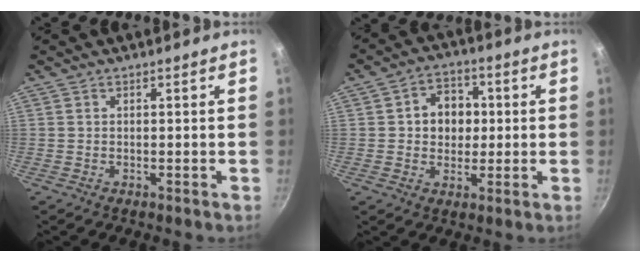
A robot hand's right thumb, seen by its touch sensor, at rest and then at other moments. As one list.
[{"total": 8.4, "force": [0.9, 6.9, 4.7], "torque": [-0.032, 0.006, 0.007]}]